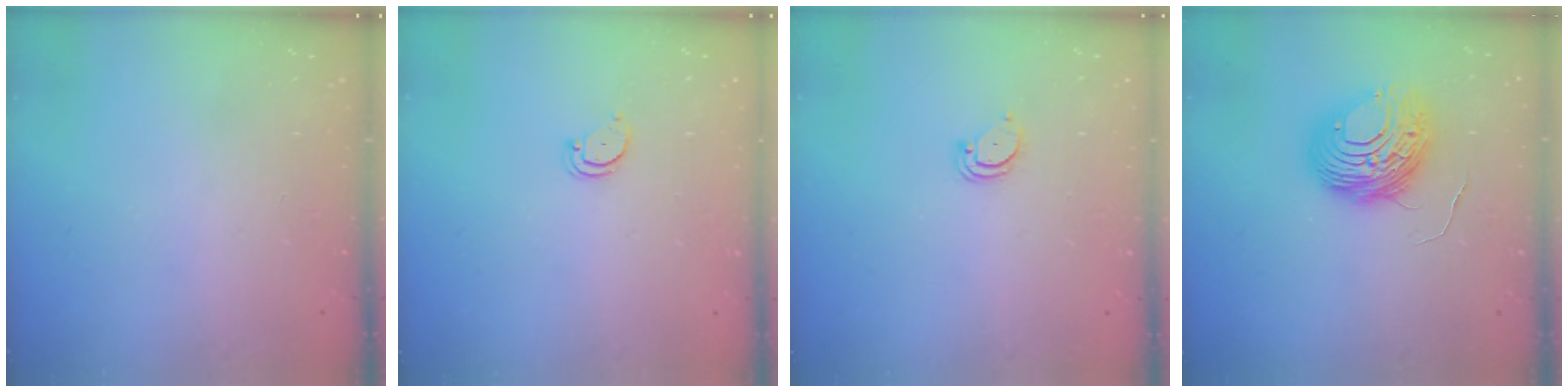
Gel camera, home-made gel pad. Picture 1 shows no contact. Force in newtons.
{"total": 2.4, "press": 2.4, "slide": 0.2}
{"total": 2.7, "press": 2.7, "slide": 0.2}
{"total": 10.7, "press": 10.6, "slide": 1.2}